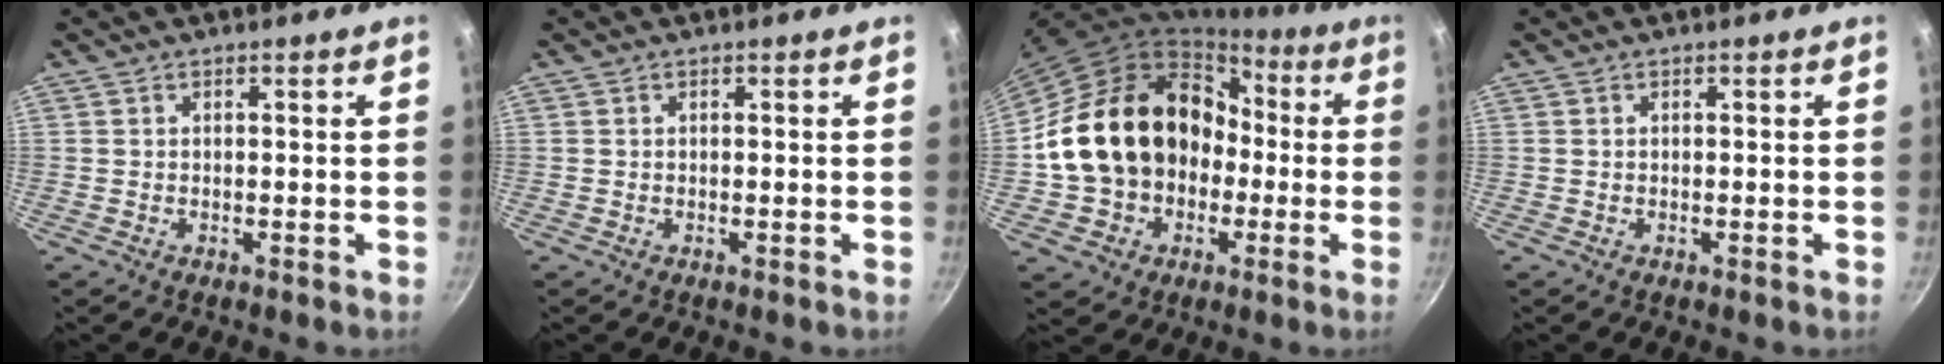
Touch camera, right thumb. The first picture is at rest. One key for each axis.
{"total": 0.0}
{"total": 20.5, "fx": -1.1, "fy": 16.6, "fz": 12.0, "tx": -0.174, "ty": 0.061, "tz": -0.005}
{"total": 0.0}